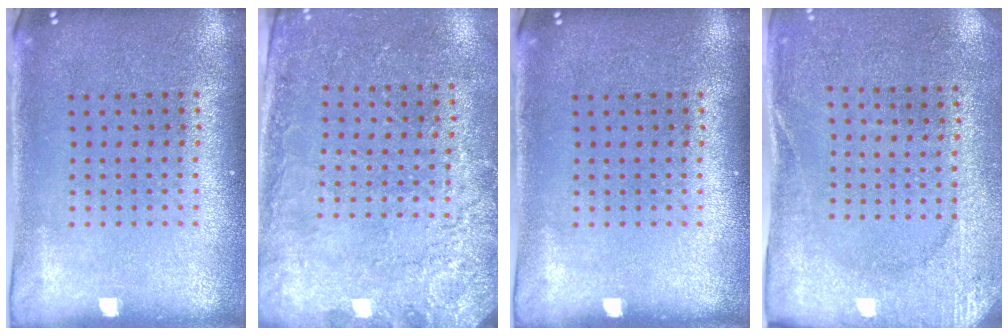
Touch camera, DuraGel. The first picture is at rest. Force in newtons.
{"total": 2.6, "press": 2.4, "slide": 1.1}
{"total": 0.0}
{"total": 2.6, "press": 2.4, "slide": 0.9}